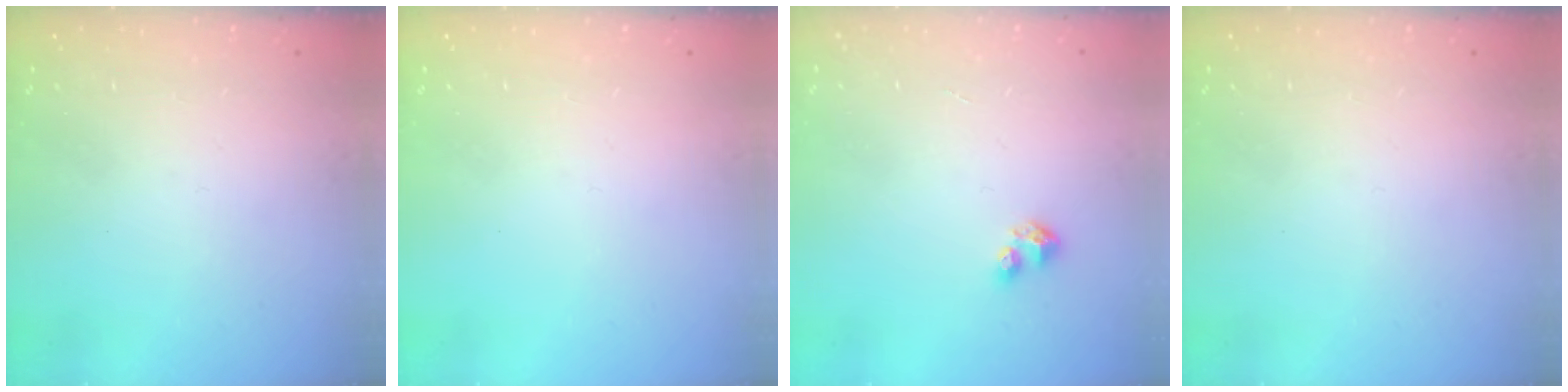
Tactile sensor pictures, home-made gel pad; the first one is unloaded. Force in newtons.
{"total": 0.0}
{"total": 3.0, "press": 2.9, "slide": 0.3}
{"total": 0.0}